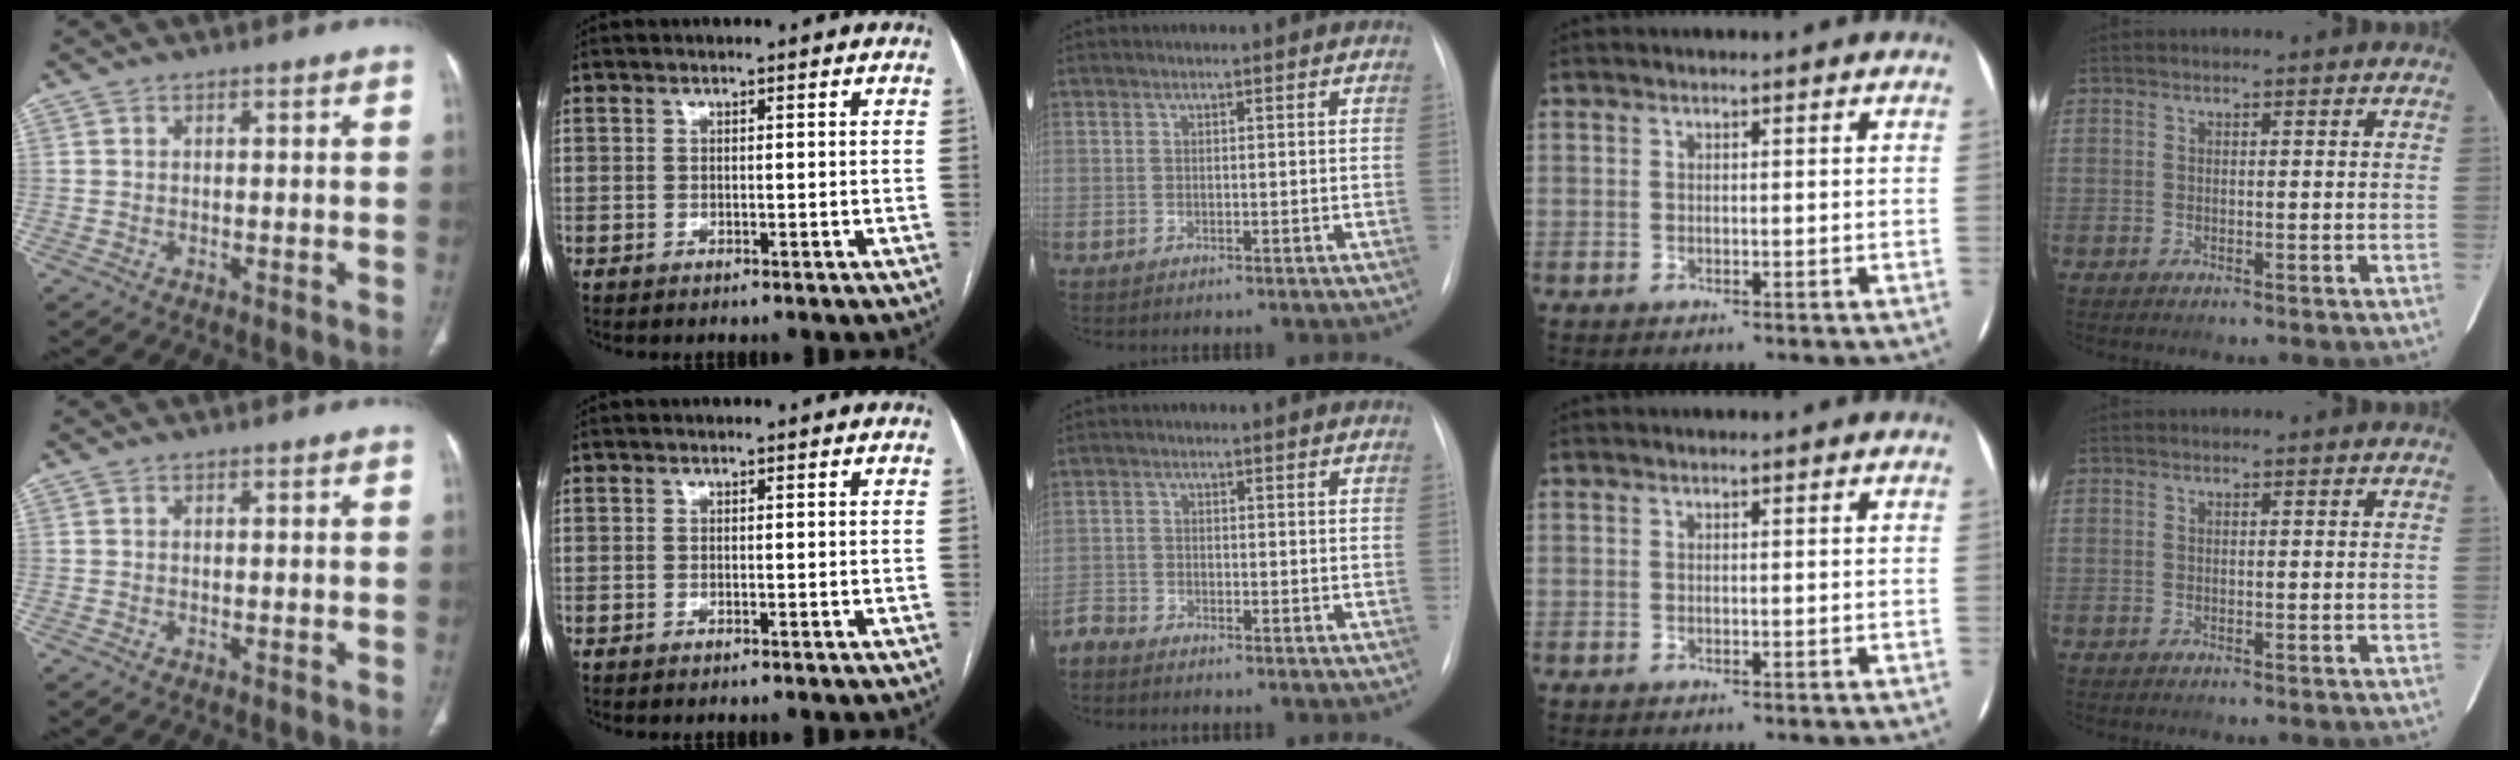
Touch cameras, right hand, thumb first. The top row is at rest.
{"middle": {"total": 2.0, "force": [-2.0, 0.1, -0.1], "torque": [0.004, -0.008, -0.041]}}